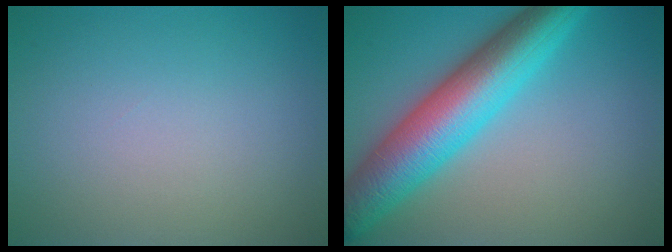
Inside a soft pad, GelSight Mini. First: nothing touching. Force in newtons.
{"total": 9.4, "press": 9.4, "slide": 0.1}